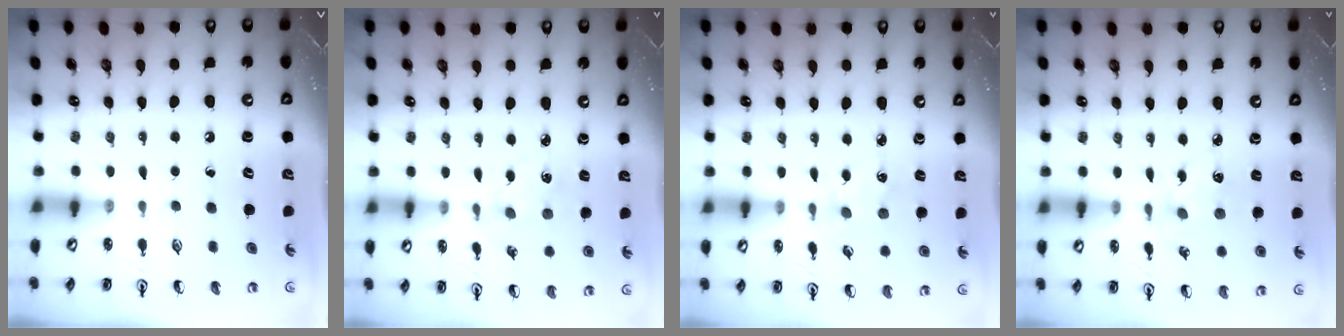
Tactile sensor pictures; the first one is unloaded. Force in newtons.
{"total": 2.0, "press": 1.9, "slide": 0.4}
{"total": 1.6, "press": 1.6, "slide": 0.0}
{"total": 5.4, "press": 5.4, "slide": 0.4}